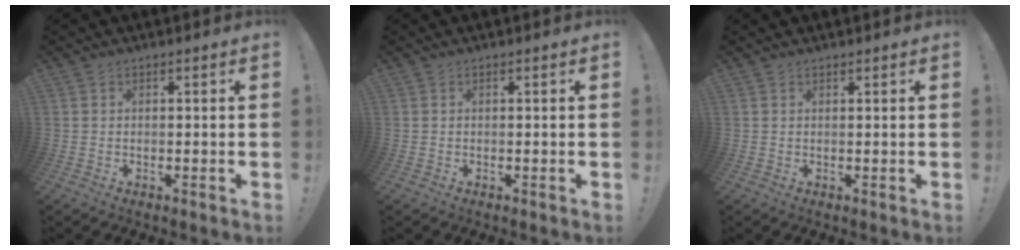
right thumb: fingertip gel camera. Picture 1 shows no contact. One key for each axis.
{"total": 0.0}
{"total": 0.8, "fx": 0.8, "fy": 0.2, "fz": 0.1, "tx": 0.007, "ty": -0.004, "tz": 0.014}